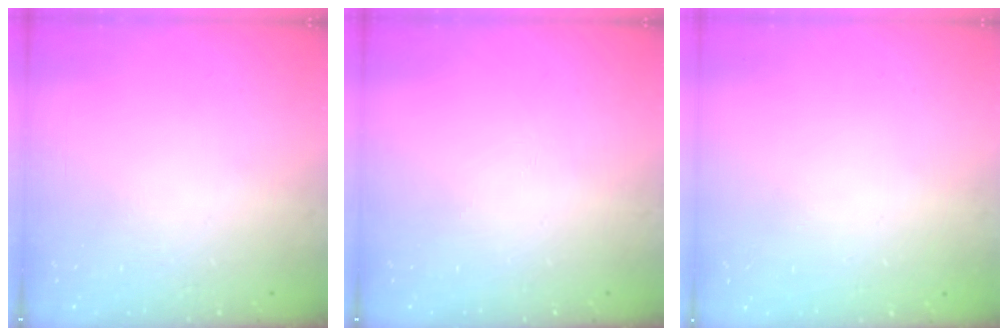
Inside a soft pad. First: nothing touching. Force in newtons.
{"total": 0.0}
{"total": 0.0}